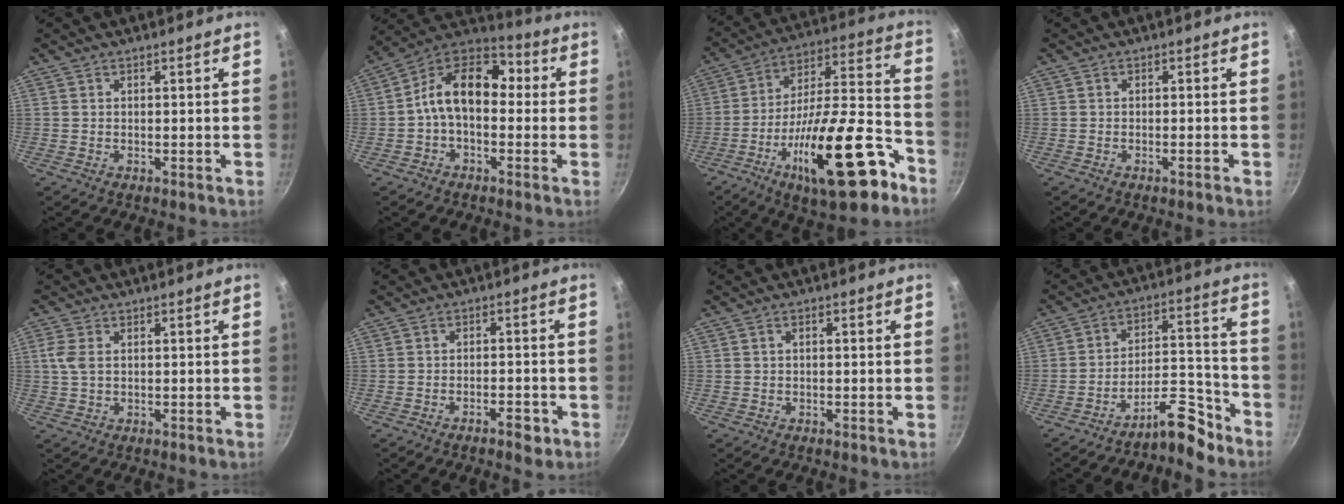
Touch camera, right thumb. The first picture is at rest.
{"total": 14.2, "force": [0.0, 9.5, 10.6], "torque": [-0.150, 0.045, -0.029]}
{"total": 26.0, "force": [-12.8, 8.9, 20.8], "torque": [-0.285, 0.070, -0.203]}
{"total": 1.1, "force": [-0.7, 0.0, 0.8], "torque": [-0.022, 0.007, -0.012]}
{"total": 3.1, "force": [0.6, 1.9, 2.4], "torque": [-0.055, 0.003, 0.011]}
{"total": 3.8, "force": [-2.3, 1.4, 2.7], "torque": [-0.034, 0.019, -0.031]}
{"total": 1.0, "force": [0.0, 0.5, 0.8], "torque": [-0.017, 0.007, 0.000]}
{"total": 10.2, "force": [-8.0, 3.3, 5.4], "torque": [-0.059, 0.095, -0.130]}